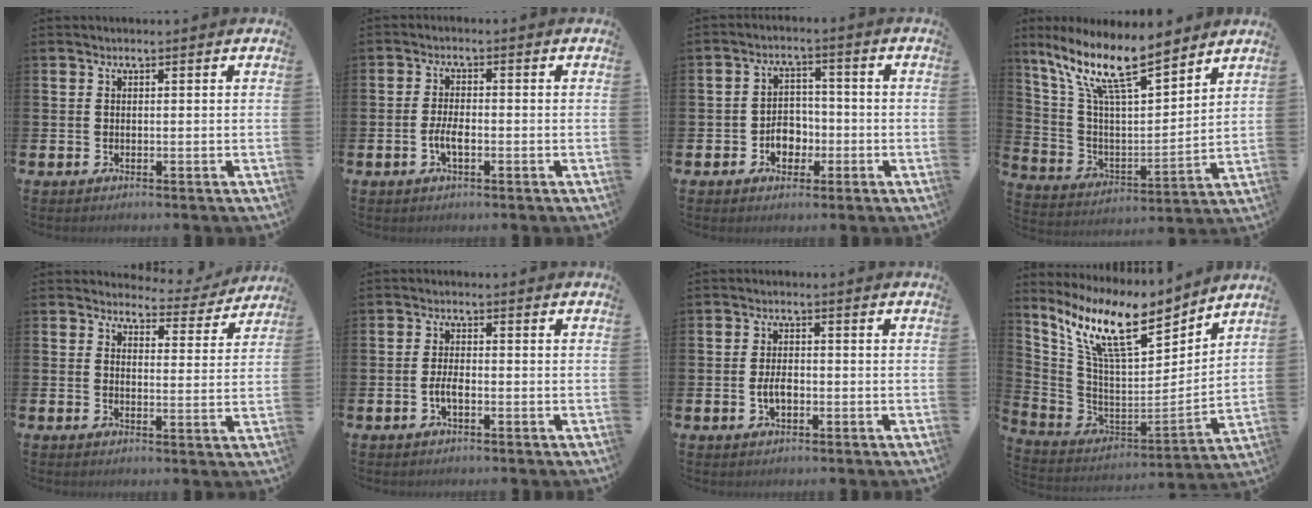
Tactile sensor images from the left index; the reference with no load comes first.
{"total": 2.9, "force": [-0.9, 1.2, 2.5], "torque": [-0.041, 0.002, -0.018]}
{"total": 4.3, "force": [-1.6, 3.3, 2.3], "torque": [-0.028, 0.001, -0.038]}
{"total": 13.3, "force": [10.4, 3.0, 7.8], "torque": [-0.180, -0.050, 0.180]}
{"total": 3.6, "force": [3.4, 1.3, 0.2], "torque": [-0.001, -0.033, 0.052]}
{"total": 2.3, "force": [-0.8, 0.9, 1.9], "torque": [-0.033, 0.002, -0.017]}
{"total": 2.9, "force": [-0.6, 1.6, 2.4], "torque": [-0.032, -0.001, -0.013]}
{"total": 12.4, "force": [9.7, 3.3, 7.0], "torque": [-0.175, -0.057, 0.173]}